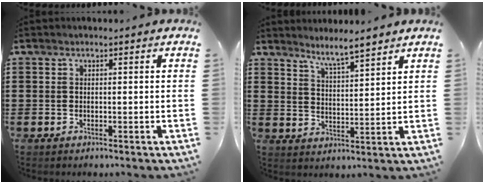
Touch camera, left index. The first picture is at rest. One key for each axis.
{"total": 4.9, "fx": 4.6, "fy": -0.2, "fz": 1.8, "tx": -0.050, "ty": -0.019, "tz": 0.079}